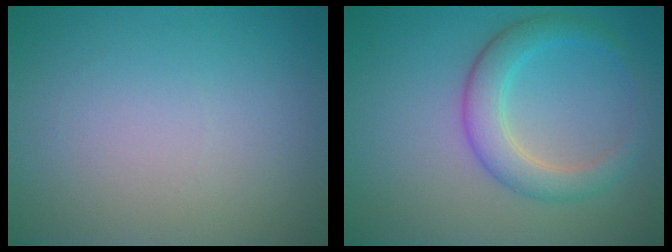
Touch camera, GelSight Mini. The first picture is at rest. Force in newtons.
{"total": 3.9, "press": 3.9, "slide": 0.3}